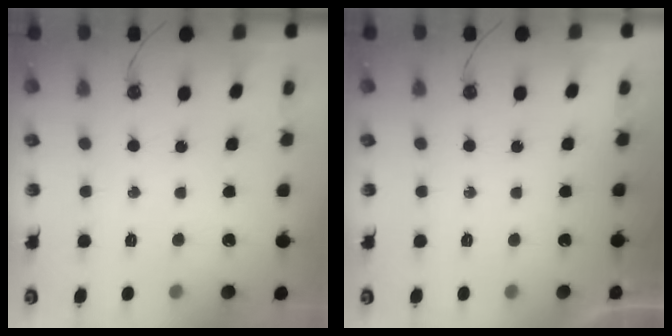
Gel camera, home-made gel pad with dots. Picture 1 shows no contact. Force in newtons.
{"total": 0.0}